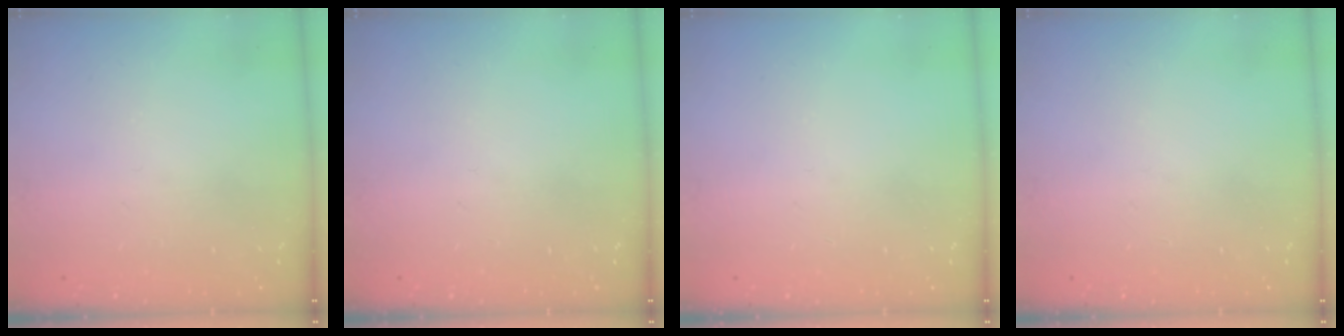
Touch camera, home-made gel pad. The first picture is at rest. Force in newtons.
{"total": 0.0}
{"total": 0.0}
{"total": 0.0}